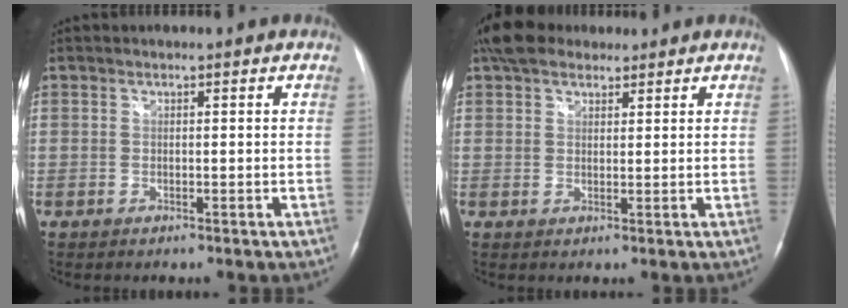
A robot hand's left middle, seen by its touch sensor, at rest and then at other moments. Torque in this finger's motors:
{"motor_torque": [0.51, -0.39, 0.08, 0.05]}